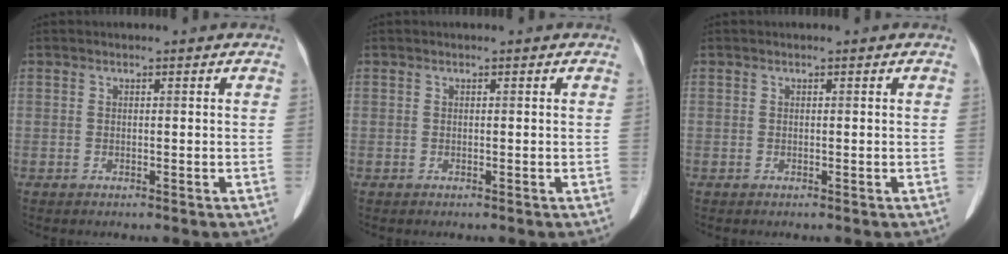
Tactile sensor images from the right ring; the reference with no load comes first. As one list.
[{"total": 0.0}, {"total": 0.0}]